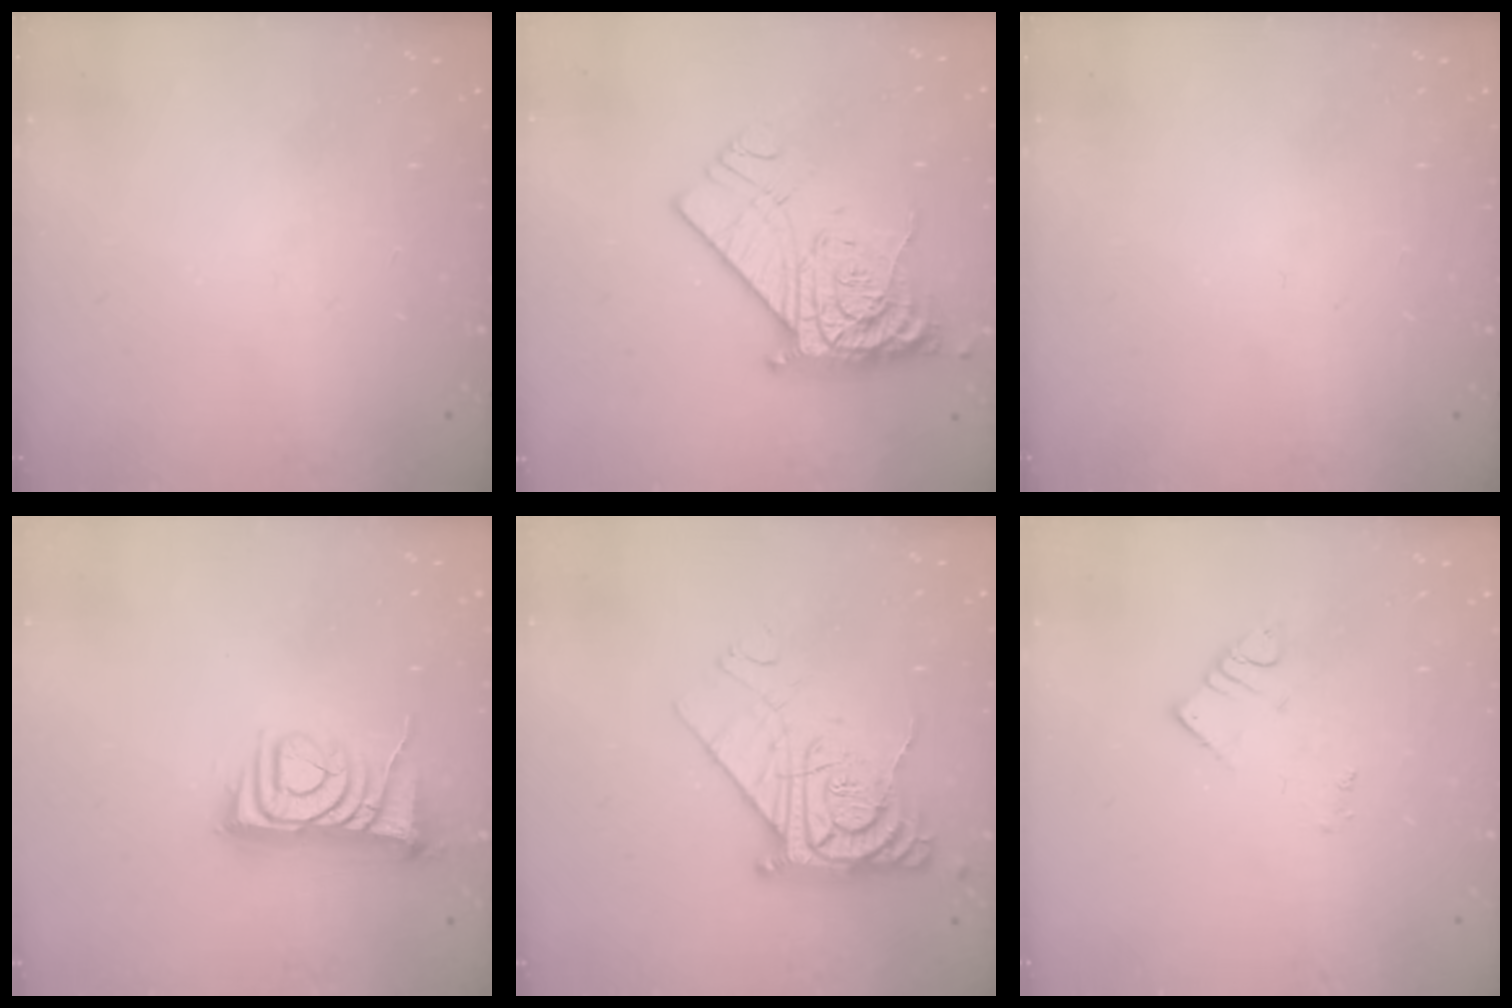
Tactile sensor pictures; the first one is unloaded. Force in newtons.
{"total": 12.2, "press": 12.1, "slide": 1.4}
{"total": 0.0}
{"total": 8.1, "press": 8.1, "slide": 0.6}
{"total": 13.8, "press": 13.7, "slide": 1.3}
{"total": 2.7, "press": 2.7, "slide": 0.4}